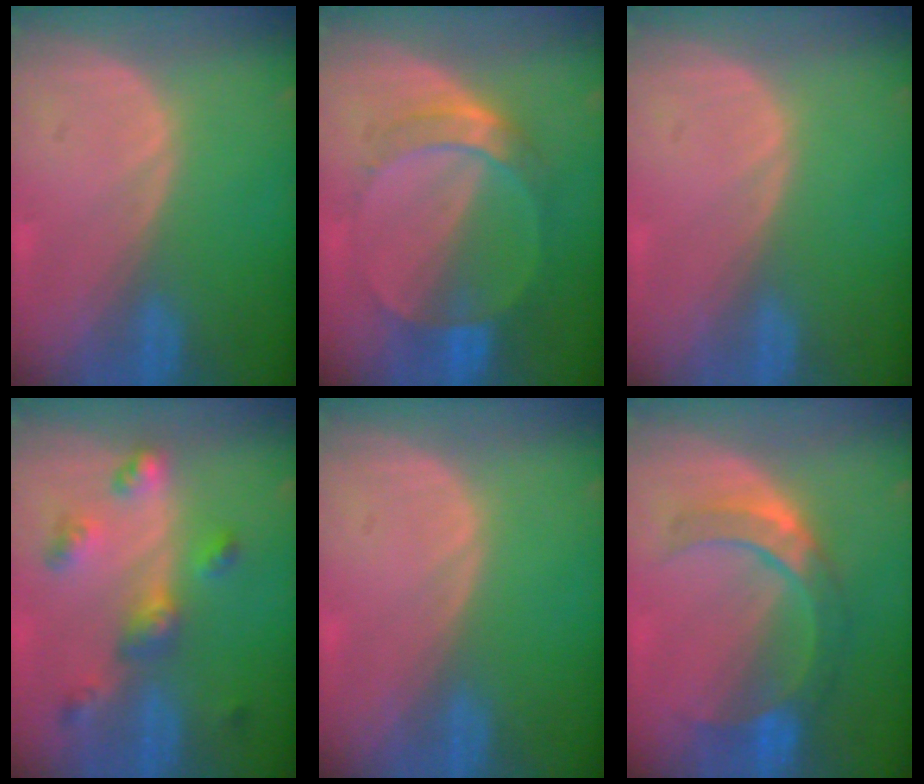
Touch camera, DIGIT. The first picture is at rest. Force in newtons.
{"total": 7.1, "press": 6.3, "slide": 3.2}
{"total": 0.0}
{"total": 6.6, "press": 5.8, "slide": 3.2}
{"total": 0.0}
{"total": 7.0, "press": 6.9, "slide": 1.0}